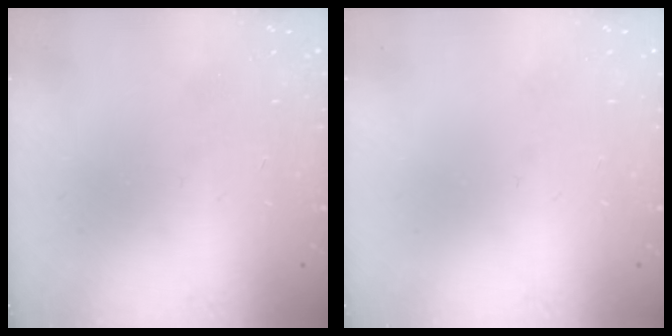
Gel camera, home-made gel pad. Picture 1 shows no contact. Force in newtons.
{"total": 0.0}